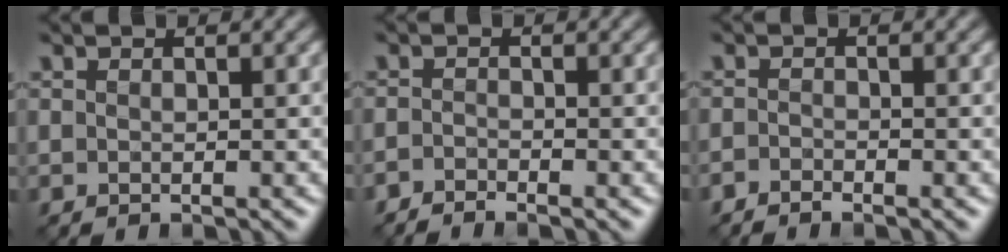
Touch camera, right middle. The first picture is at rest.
{"total": 1.4, "force": [-1.3, -0.1, 0.3], "torque": [-0.009, -0.002, -0.031]}
{"total": 1.1, "force": [-1.0, -0.1, 0.3], "torque": [-0.008, -0.002, -0.022]}